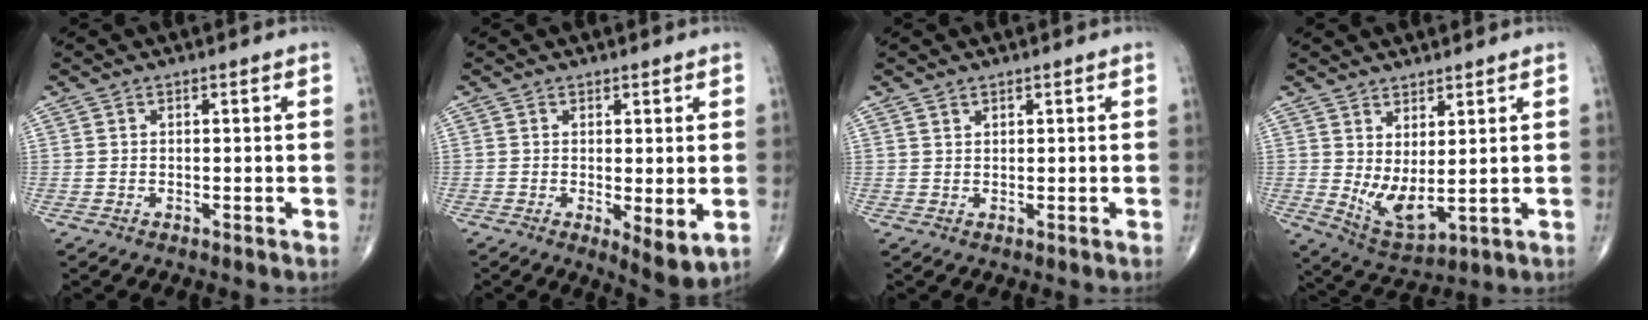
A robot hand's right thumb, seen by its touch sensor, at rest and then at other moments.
{"total": 5.5, "force": [-0.7, 1.7, 5.2], "torque": [-0.079, -0.020, -0.008]}
{"total": 0.8, "force": [0.7, 0.3, 0.1], "torque": [0.003, -0.005, 0.011]}
{"total": 7.6, "force": [1.2, 3.1, 6.9], "torque": [-0.122, -0.029, 0.038]}